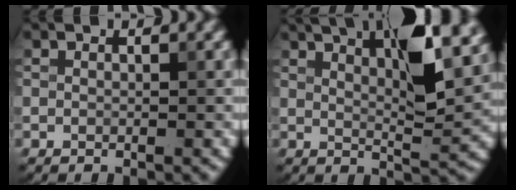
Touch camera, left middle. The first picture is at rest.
{"total": 7.2, "force": [3.8, 1.4, 5.9], "torque": [-0.101, 0.012, 0.079]}